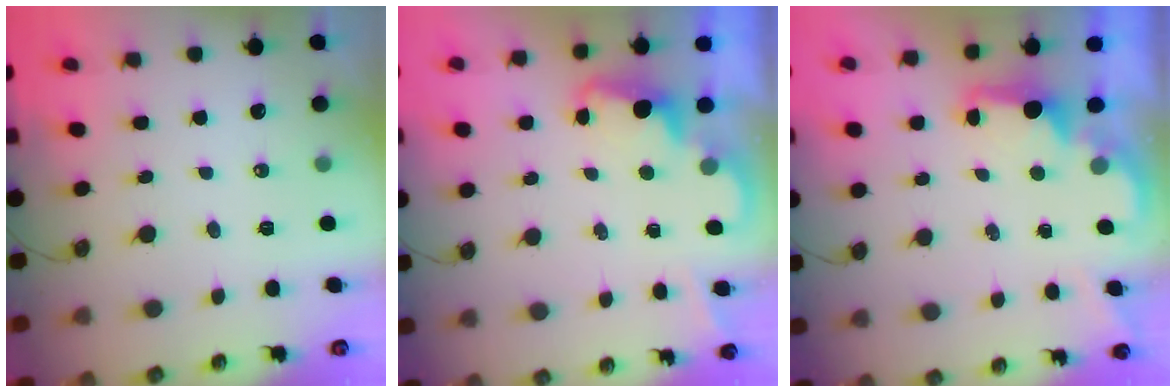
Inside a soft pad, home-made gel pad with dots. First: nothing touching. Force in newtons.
{"total": 2.3, "press": 2.3, "slide": 0.5}
{"total": 1.8, "press": 1.7, "slide": 0.6}